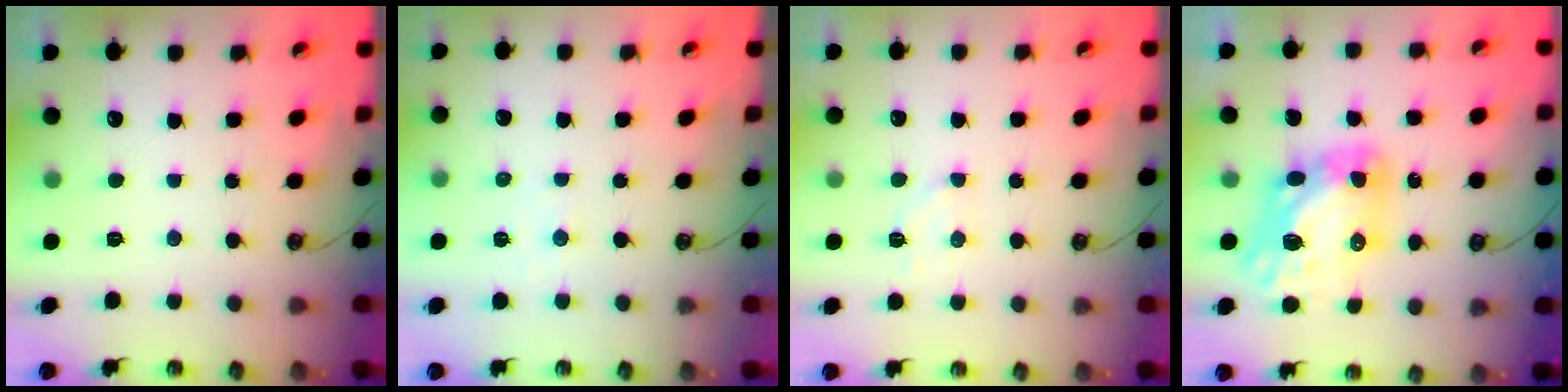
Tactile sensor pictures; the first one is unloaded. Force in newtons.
{"total": 2.9, "press": 2.9, "slide": 0.4}
{"total": 4.9, "press": 4.8, "slide": 0.6}
{"total": 11.5, "press": 11.5, "slide": 1.1}